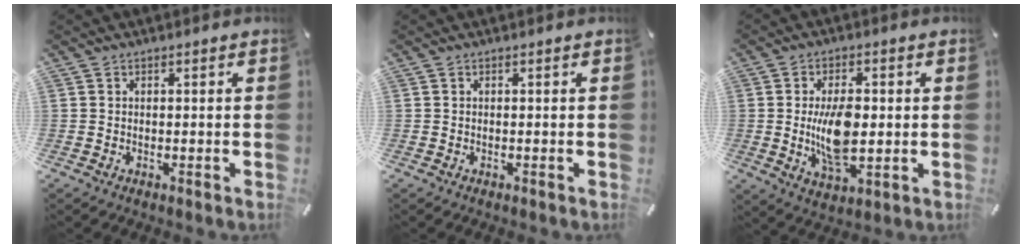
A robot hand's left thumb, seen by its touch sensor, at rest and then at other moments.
{"total": 0.0}
{"total": 10.9, "force": [0.0, 5.7, 9.3], "torque": [-0.188, -0.008, -0.005]}